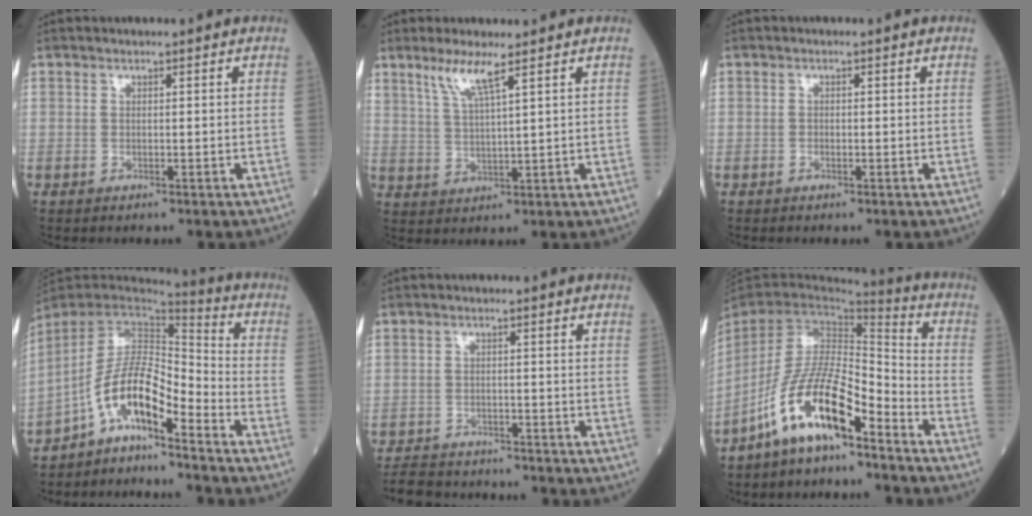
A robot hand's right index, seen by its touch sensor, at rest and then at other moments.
{"total": 5.3, "force": [3.4, -0.1, 4.0], "torque": [-0.084, -0.005, 0.071]}
{"total": 0.7, "force": [-0.2, 0.5, 0.5], "torque": [-0.007, 0.001, -0.006]}
{"total": 10.0, "force": [-6.6, 2.1, 7.2], "torque": [-0.132, 0.024, -0.124]}
{"total": 7.3, "force": [-6.8, 2.2, 1.2], "torque": [-0.018, -0.007, -0.109]}
{"total": 12.9, "force": [-8.7, 2.8, 9.1], "torque": [-0.182, 0.007, -0.167]}